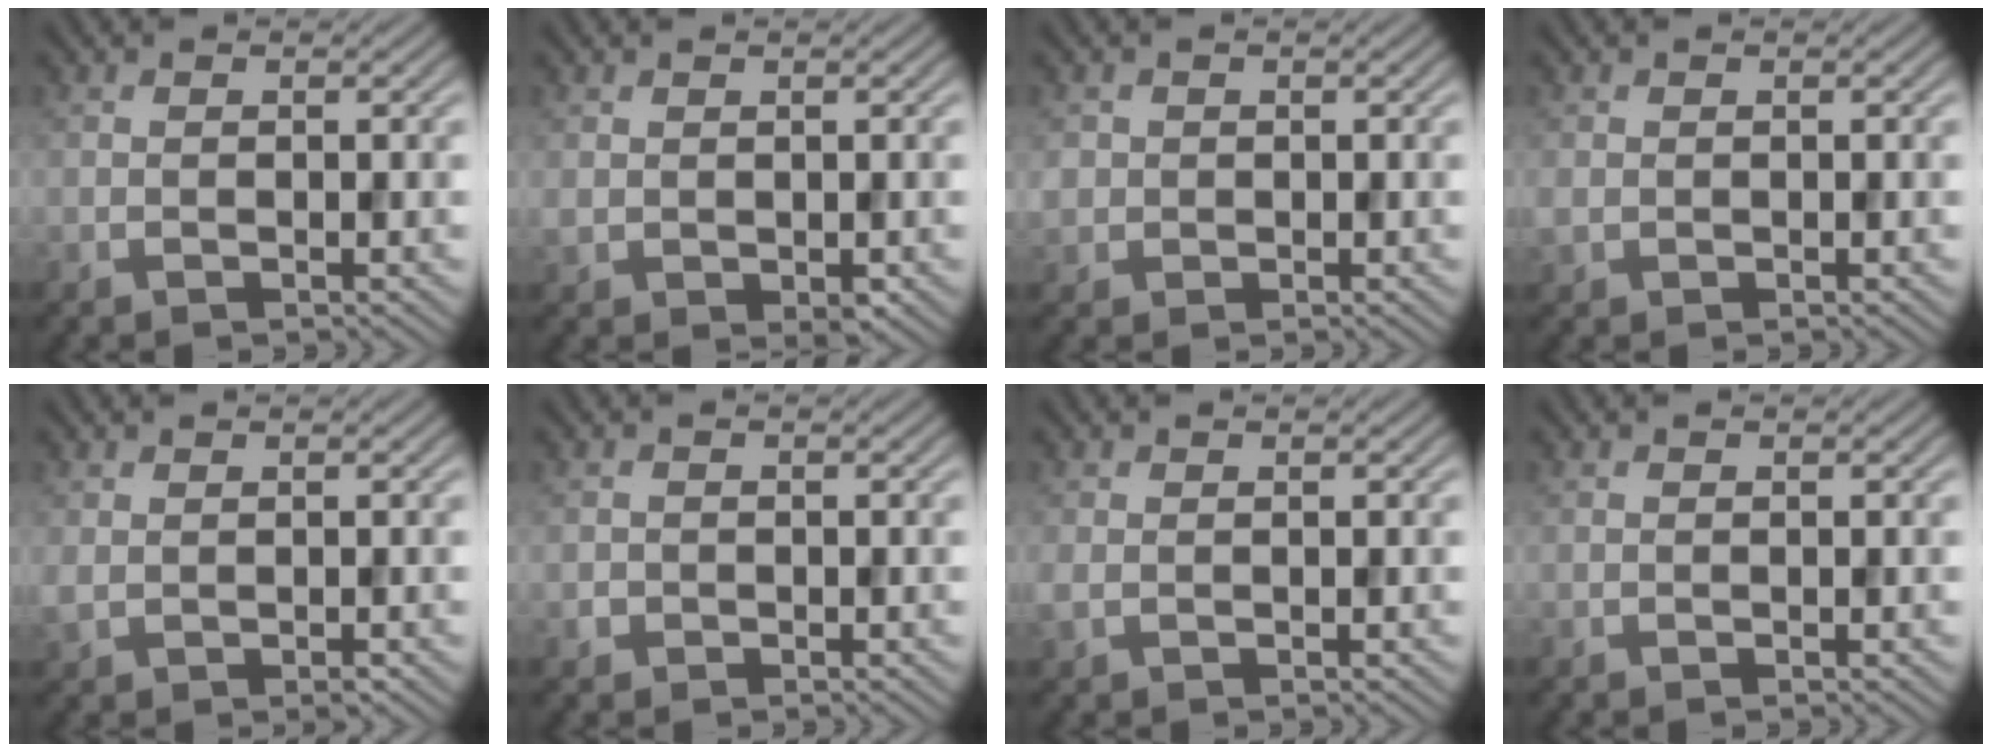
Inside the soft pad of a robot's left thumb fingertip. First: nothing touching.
{"total": 1.7, "force": [0.1, 1.2, 1.1], "torque": [-0.028, -0.008, 0.009]}
{"total": 1.8, "force": [0.1, 1.8, 0.2], "torque": [-0.008, -0.004, 0.001]}
{"total": 1.2, "force": [0.0, 1.1, 0.5], "torque": [-0.019, -0.001, 0.001]}
{"total": 1.5, "force": [-0.1, 1.0, 1.1], "torque": [-0.031, -0.007, 0.002]}
{"total": 1.0, "force": [-0.4, 1.0, 0.1], "torque": [0.001, -0.005, -0.011]}
{"total": 1.2, "force": [-0.1, 0.7, 0.9], "torque": [-0.029, -0.003, -0.001]}
{"total": 0.0}